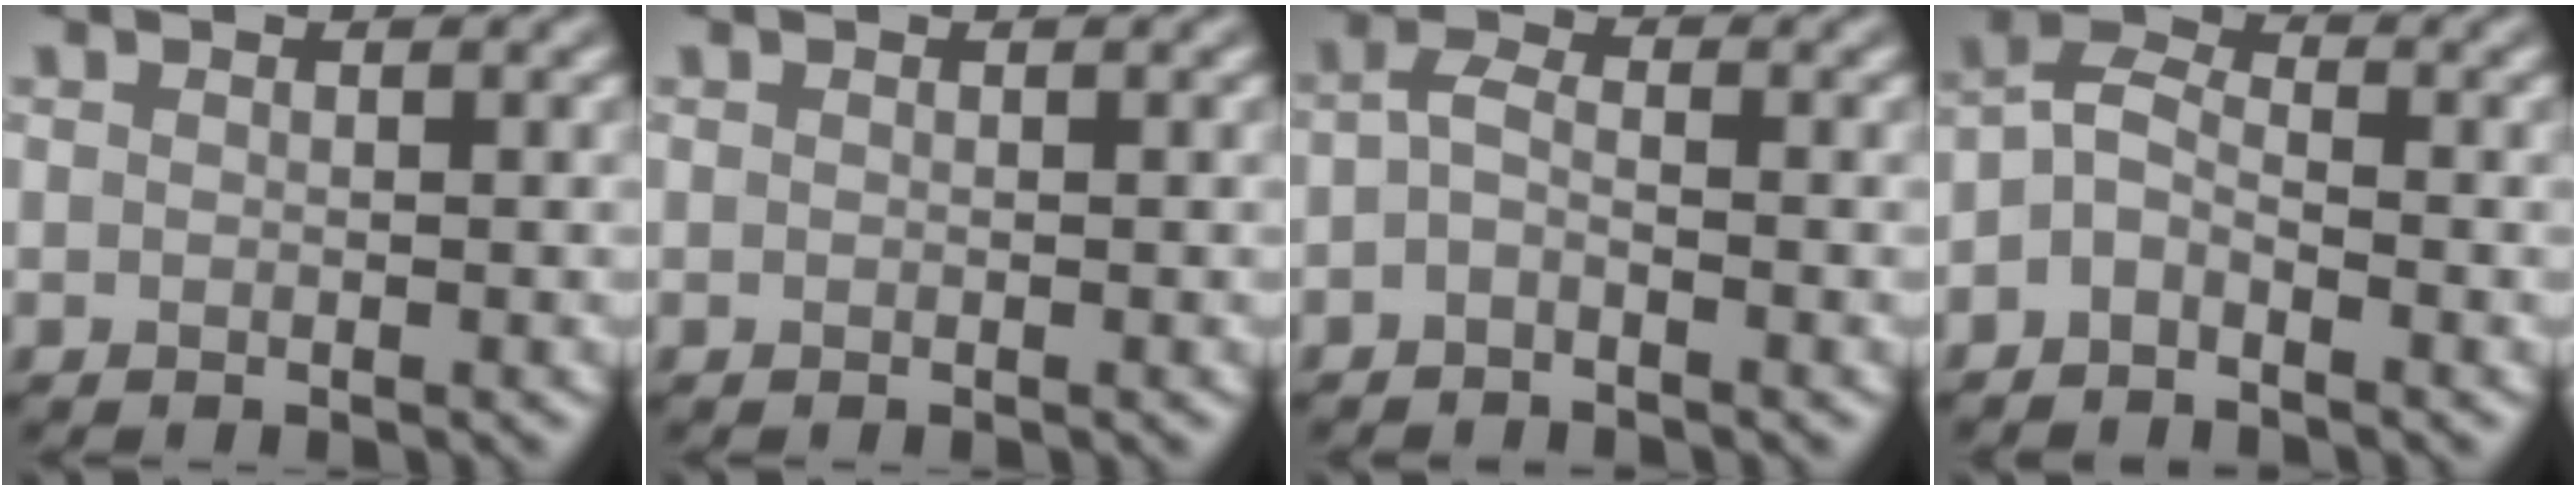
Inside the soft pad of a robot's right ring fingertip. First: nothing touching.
{"total": 0.0}
{"total": 1.9, "force": [-0.8, 0.8, 1.5], "torque": [-0.032, 0.003, -0.023]}
{"total": 2.8, "force": [-1.5, 1.5, 1.8], "torque": [-0.039, 0.012, -0.042]}